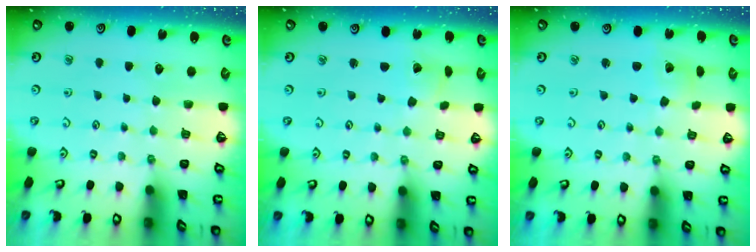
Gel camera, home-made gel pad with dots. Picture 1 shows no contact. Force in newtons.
{"total": 2.0, "press": 2.0, "slide": 0.3}
{"total": 2.6, "press": 2.6, "slide": 0.2}